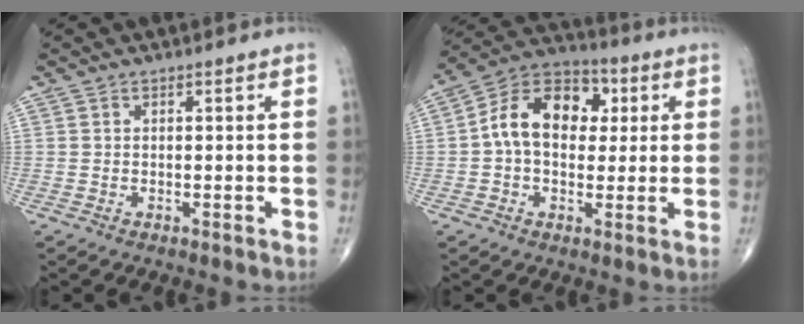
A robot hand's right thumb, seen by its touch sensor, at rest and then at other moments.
{"total": 14.4, "force": [2.3, 9.6, 10.5], "torque": [-0.150, 0.027, 0.025]}